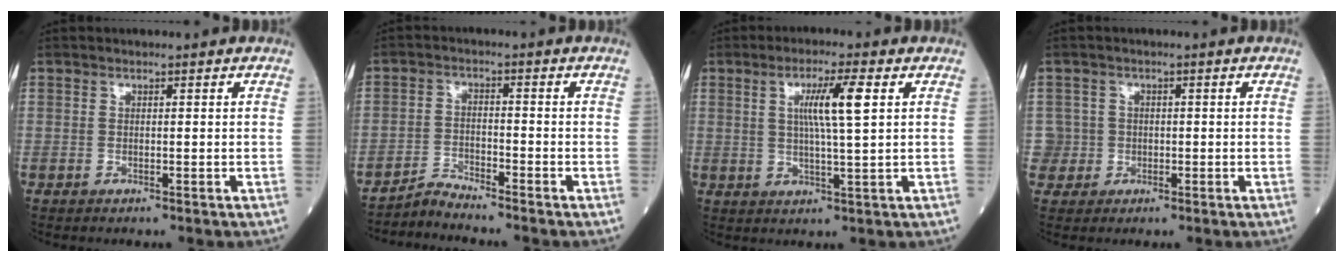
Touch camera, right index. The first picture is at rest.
{"total": 3.2, "force": [-3.1, -0.7, -0.5], "torque": [0.007, -0.018, -0.060]}
{"total": 6.7, "force": [1.8, -0.2, 6.4], "torque": [-0.117, 0.001, 0.033]}
{"total": 2.7, "force": [-0.4, 2.6, -0.6], "torque": [0.023, 0.009, -0.011]}